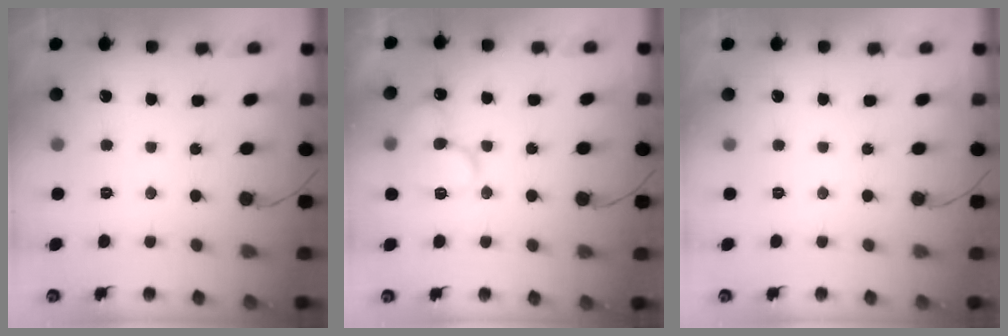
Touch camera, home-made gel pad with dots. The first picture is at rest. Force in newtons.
{"total": 13.1, "press": 13.0, "slide": 1.8}
{"total": 0.0}